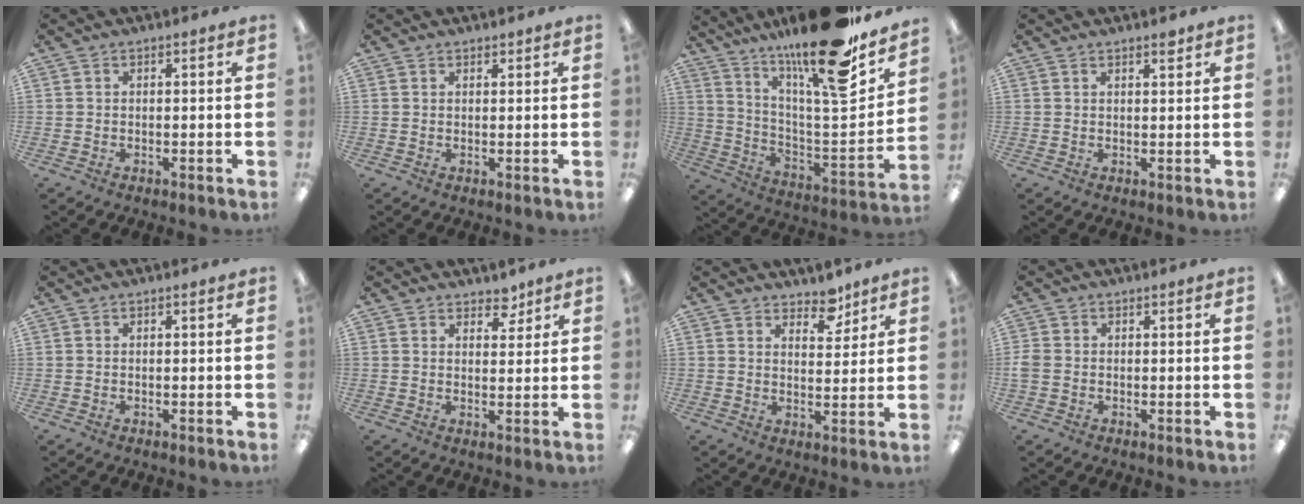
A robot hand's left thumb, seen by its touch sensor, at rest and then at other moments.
{"total": 1.1, "force": [1.0, 0.4, 0.0], "torque": [-0.001, -0.001, 0.021]}
{"total": 23.1, "force": [17.6, 3.9, 14.5], "torque": [-0.223, -0.125, 0.278]}
{"total": 2.0, "force": [1.8, 0.4, 0.8], "torque": [0.000, -0.009, 0.029]}
{"total": 0.0}
{"total": 4.3, "force": [3.6, 2.2, 1.0], "torque": [0.006, -0.023, 0.061]}
{"total": 6.0, "force": [5.0, 2.8, 1.7], "torque": [-0.006, -0.034, 0.088]}
{"total": 2.5, "force": [-0.3, 2.0, 1.4], "torque": [-0.030, 0.003, -0.006]}